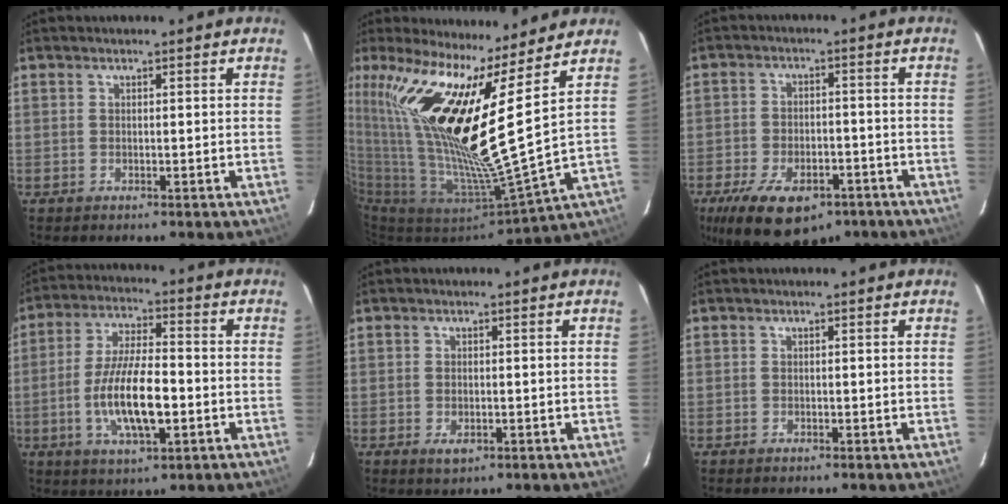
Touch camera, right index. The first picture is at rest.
{"total": 18.0, "force": [11.6, -1.9, 13.6], "torque": [-0.225, -0.023, 0.228]}
{"total": 16.9, "force": [-10.6, 8.6, 9.9], "torque": [-0.216, -0.020, -0.160]}
{"total": 12.5, "force": [-3.0, 3.9, 11.5], "torque": [-0.227, -0.005, -0.052]}
{"total": 2.1, "force": [-0.6, 1.4, 1.5], "torque": [-0.026, -0.004, -0.008]}
{"total": 0.7, "force": [-0.3, 0.6, -0.1], "torque": [0.000, 0.002, -0.005]}